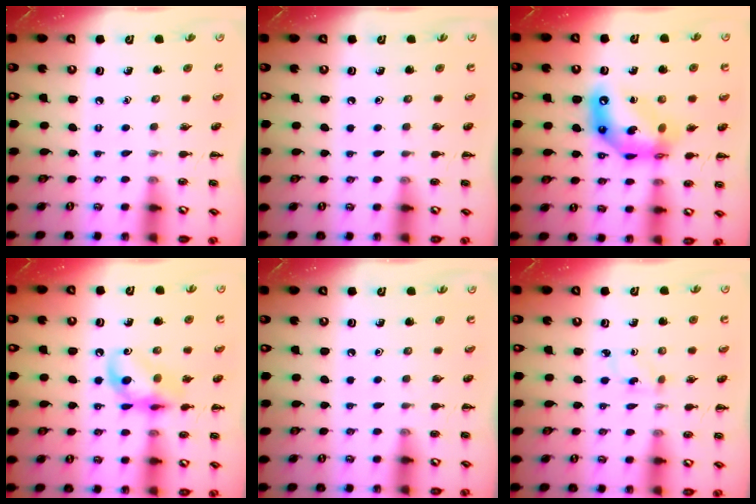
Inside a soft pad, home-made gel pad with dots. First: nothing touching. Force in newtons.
{"total": 0.0}
{"total": 13.8, "press": 13.2, "slide": 4.2}
{"total": 13.6, "press": 13.4, "slide": 2.7}
{"total": 0.0}
{"total": 2.2, "press": 2.1, "slide": 0.8}